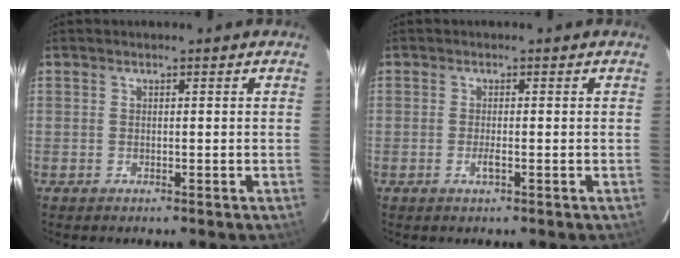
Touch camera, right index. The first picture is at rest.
{"total": 1.4, "force": [-0.5, 0.1, 1.3], "torque": [-0.028, -0.002, -0.010]}